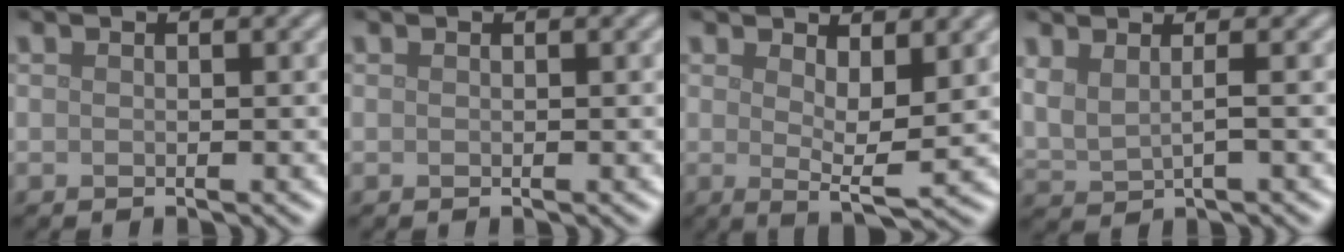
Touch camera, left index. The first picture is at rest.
{"total": 0.0}
{"total": 3.7, "force": [1.2, 1.0, 3.4], "torque": [-0.055, -0.012, 0.023]}
{"total": 2.1, "force": [1.0, 0.7, 1.7], "torque": [-0.032, -0.004, 0.019]}